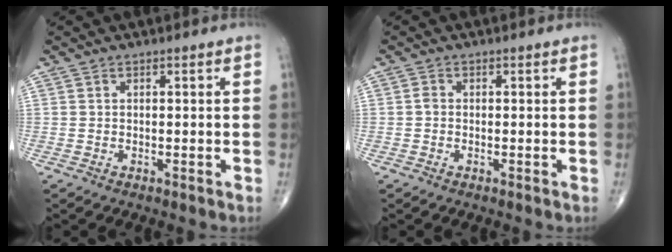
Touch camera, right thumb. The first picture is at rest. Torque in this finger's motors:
{"motor_torque": [0.08, 0.04, 0.20, 0.11, 0.02]}